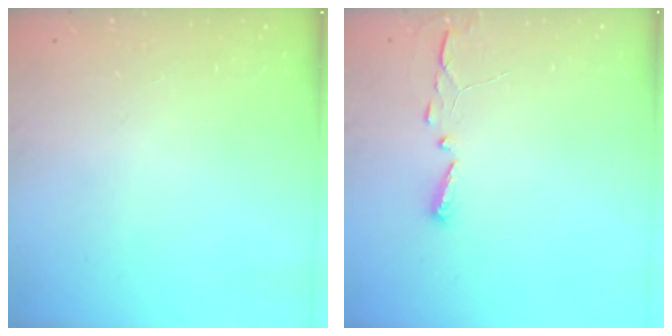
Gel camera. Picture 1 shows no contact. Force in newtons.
{"total": 2.9, "press": 2.9, "slide": 0.4}